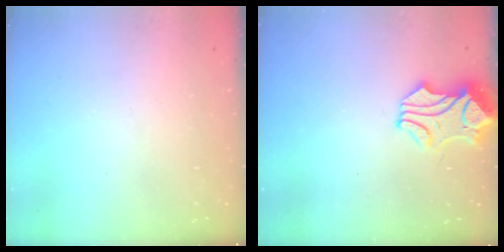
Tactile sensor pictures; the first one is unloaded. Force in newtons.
{"total": 0.9, "press": 0.1, "slide": 0.9}